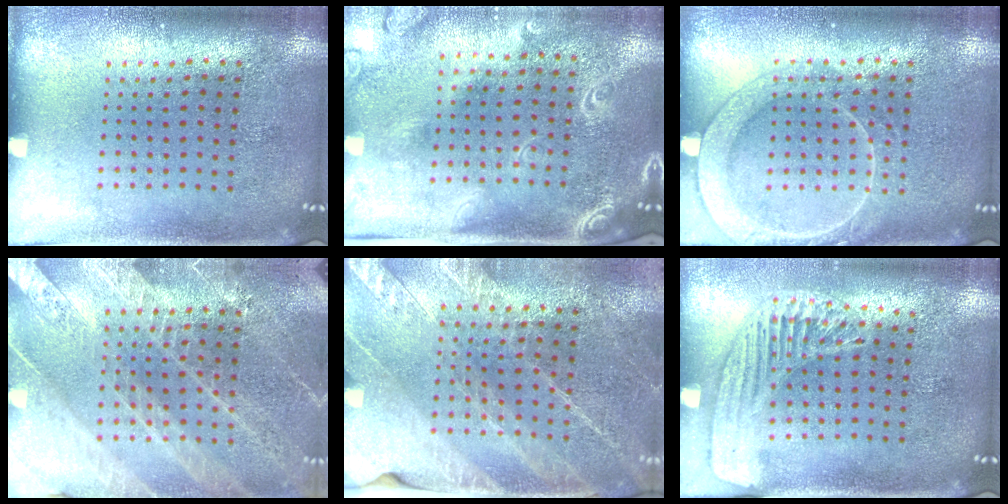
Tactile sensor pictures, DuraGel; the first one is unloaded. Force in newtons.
{"total": 2.4, "press": 1.9, "slide": 1.4}
{"total": 3.0, "press": 2.9, "slide": 0.5}
{"total": 3.0, "press": 2.9, "slide": 0.9}
{"total": 2.6, "press": 2.6, "slide": 0.0}
{"total": 1.6, "press": 1.6, "slide": 0.4}